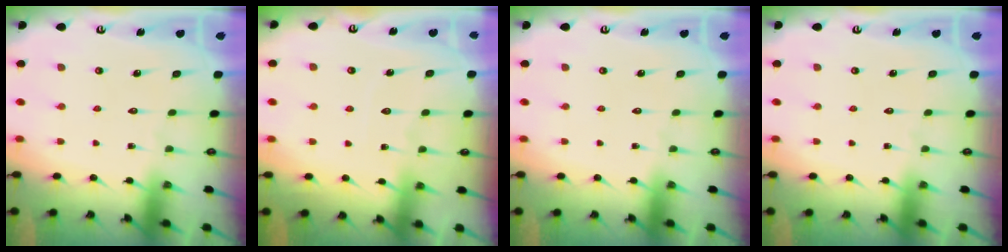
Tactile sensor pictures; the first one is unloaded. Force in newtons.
{"total": 6.1, "press": 6.1, "slide": 0.2}
{"total": 0.0}
{"total": 0.0}